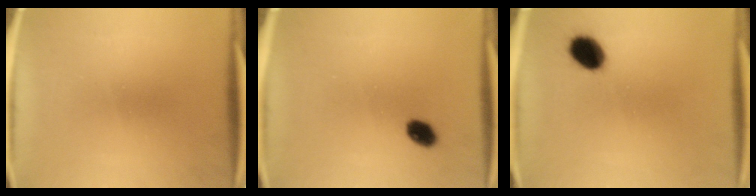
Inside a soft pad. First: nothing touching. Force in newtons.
{"total": 3.5}
{"total": 7.0}